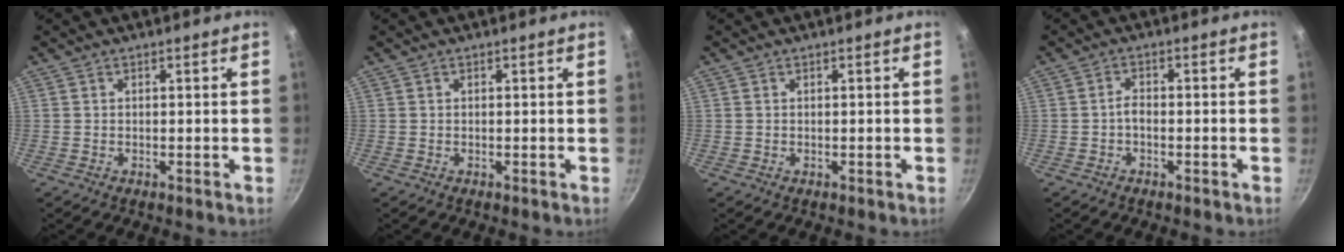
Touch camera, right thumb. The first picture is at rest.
{"total": 0.0}
{"total": 0.0}
{"total": 1.9, "force": [-1.0, 0.8, 1.3], "torque": [-0.028, 0.017, -0.021]}